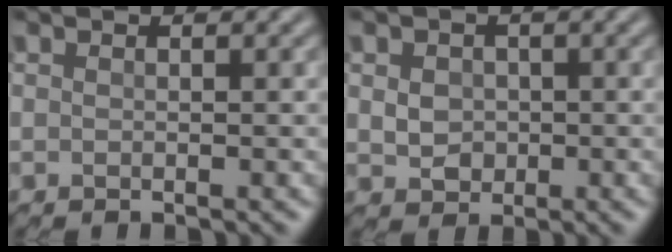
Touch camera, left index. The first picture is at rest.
{"total": 2.8, "force": [-0.1, 2.4, 1.5], "torque": [-0.034, -0.002, -0.001]}